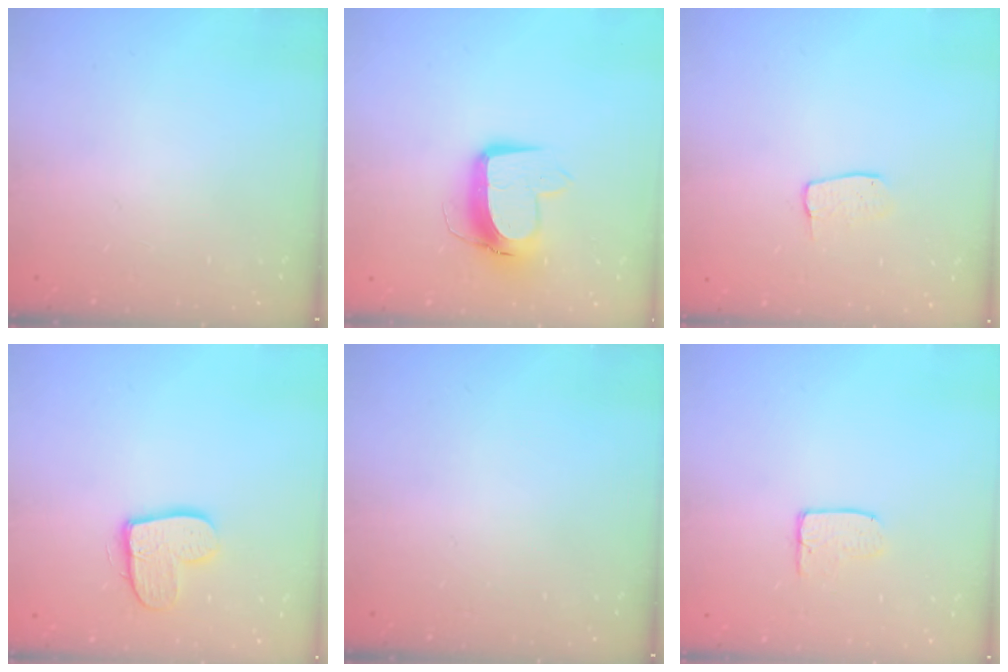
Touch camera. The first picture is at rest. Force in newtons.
{"total": 12.1, "press": 12.0, "slide": 1.4}
{"total": 5.9, "press": 5.9, "slide": 0.3}
{"total": 12.0, "press": 11.9, "slide": 0.9}
{"total": 0.0}
{"total": 5.2, "press": 5.2, "slide": 0.5}